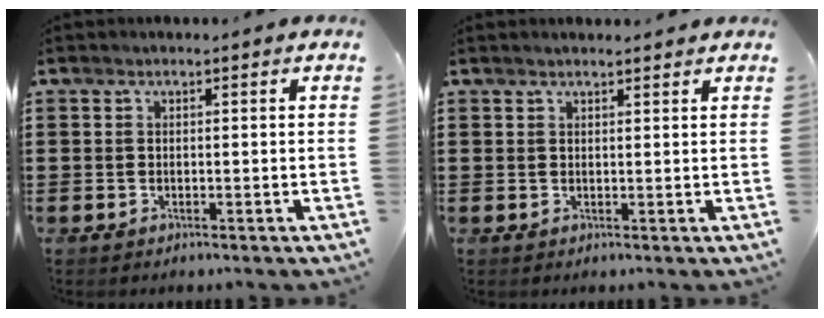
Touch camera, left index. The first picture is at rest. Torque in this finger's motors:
{"motor_torque": [2.14, 0.00, 0.22, 0.04]}